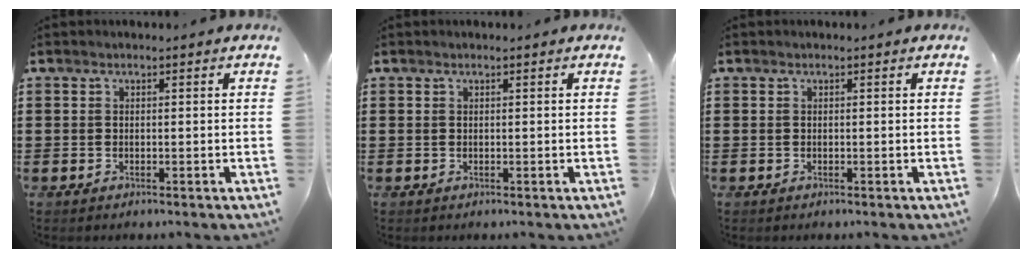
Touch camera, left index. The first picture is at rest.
{"total": 0.0}
{"total": 0.0}